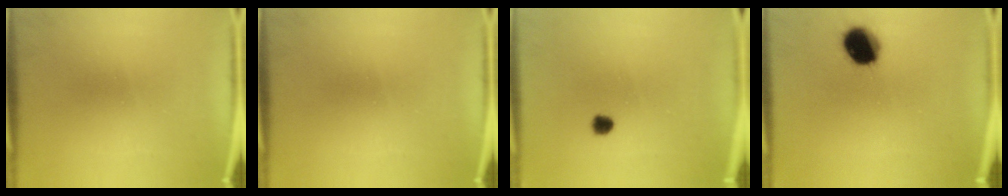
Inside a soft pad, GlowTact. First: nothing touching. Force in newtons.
{"total": 0.0}
{"total": 2.3}
{"total": 10.5}